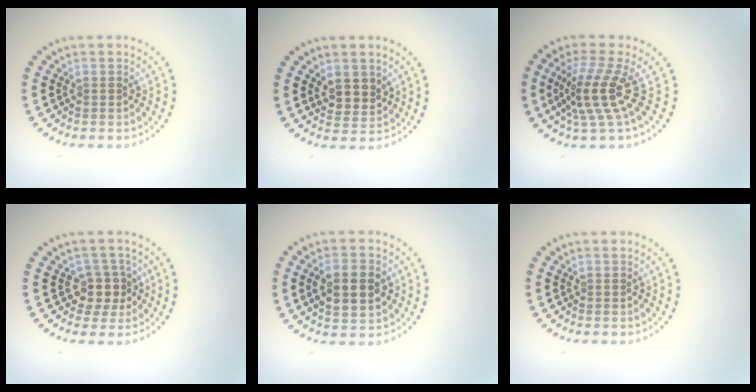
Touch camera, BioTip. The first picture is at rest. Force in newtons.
{"total": 2.3, "press": 2.1, "slide": 1.0}
{"total": 4.1, "press": 2.7, "slide": 3.1}
{"total": 2.6, "press": 2.2, "slide": 1.4}
{"total": 5.3, "press": 5.3, "slide": 0.3}
{"total": 0.0}